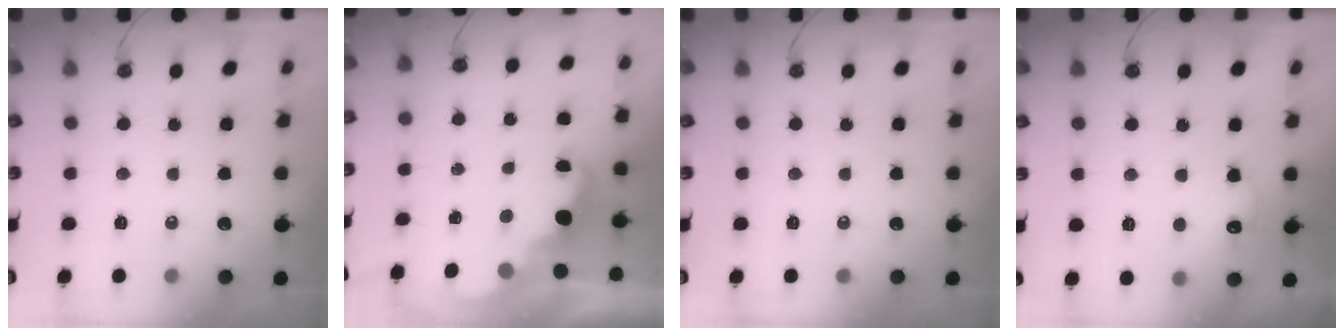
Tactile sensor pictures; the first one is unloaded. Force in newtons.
{"total": 2.2, "press": 2.2, "slide": 0.5}
{"total": 0.0}
{"total": 9.8, "press": 9.8, "slide": 0.5}